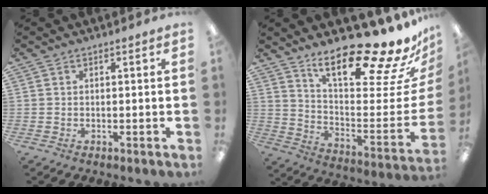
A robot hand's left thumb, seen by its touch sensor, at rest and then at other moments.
{"total": 22.1, "force": [17.3, 4.1, 13.1], "torque": [-0.186, -0.139, 0.276]}